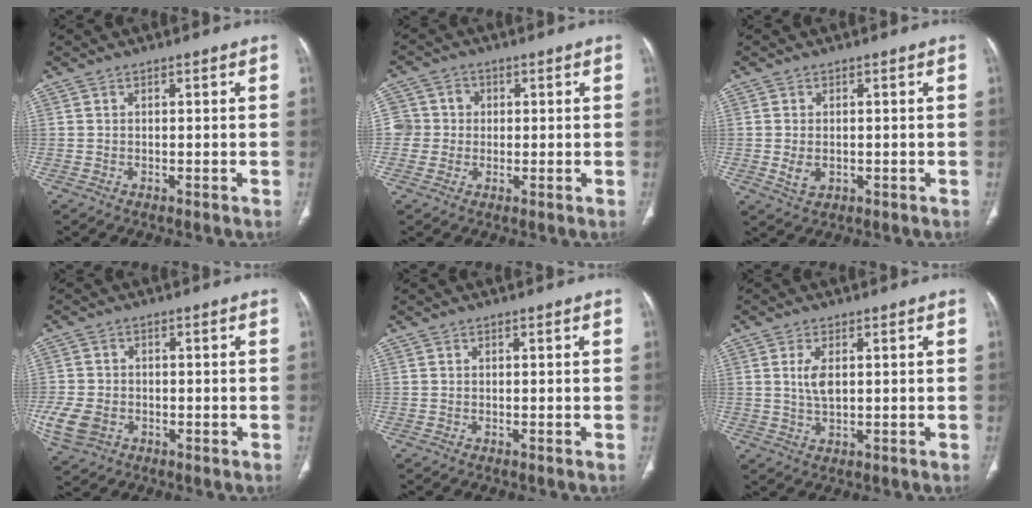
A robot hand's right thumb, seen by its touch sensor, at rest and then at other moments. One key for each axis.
{"total": 5.5, "fx": 0.1, "fy": 5.4, "fz": 0.7, "tx": 0.019, "ty": 0.013, "tz": -0.003}
{"total": 3.2, "fx": -0.3, "fy": 2.2, "fz": 2.2, "tx": -0.042, "ty": -0.004, "tz": 0.002}
{"total": 7.4, "fx": -2.1, "fy": 5.8, "fz": 4.1, "tx": -0.091, "ty": 0.005, "tz": -0.031}
{"total": 0.0}
{"total": 4.1, "fx": 0.9, "fy": 1.9, "fz": 3.5, "tx": -0.074, "ty": -0.006, "tz": 0.022}